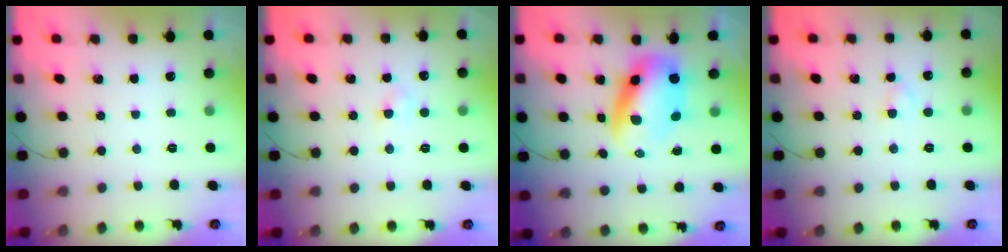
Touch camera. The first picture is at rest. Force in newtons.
{"total": 2.4, "press": 2.3, "slide": 0.8}
{"total": 9.6, "press": 9.1, "slide": 2.9}
{"total": 1.8, "press": 1.5, "slide": 0.9}